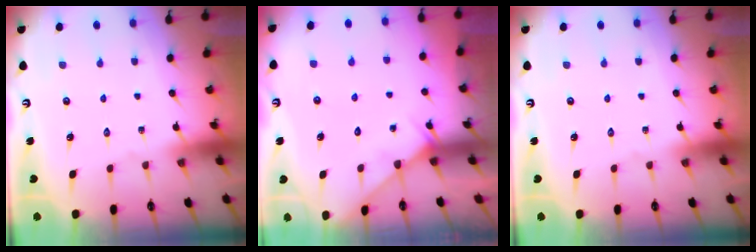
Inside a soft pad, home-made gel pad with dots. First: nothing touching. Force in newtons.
{"total": 4.6, "press": 4.6, "slide": 0.5}
{"total": 0.0}